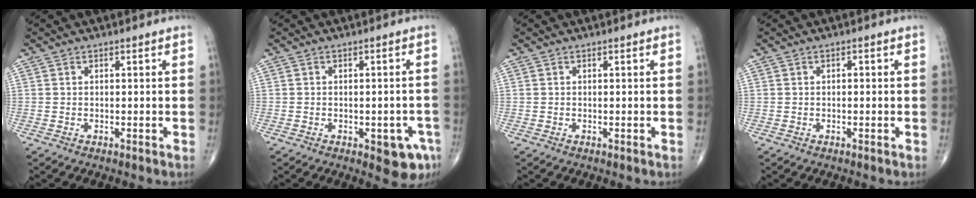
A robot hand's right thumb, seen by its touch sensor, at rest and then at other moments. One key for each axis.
{"total": 6.1, "fx": -2.7, "fy": 2.7, "fz": 4.8, "tx": -0.037, "ty": 0.007, "tz": -0.027}
{"total": 0.0}
{"total": 0.5, "fx": 0.0, "fy": 0.3, "fz": 0.4, "tx": -0.004, "ty": 0.000, "tz": -0.002}